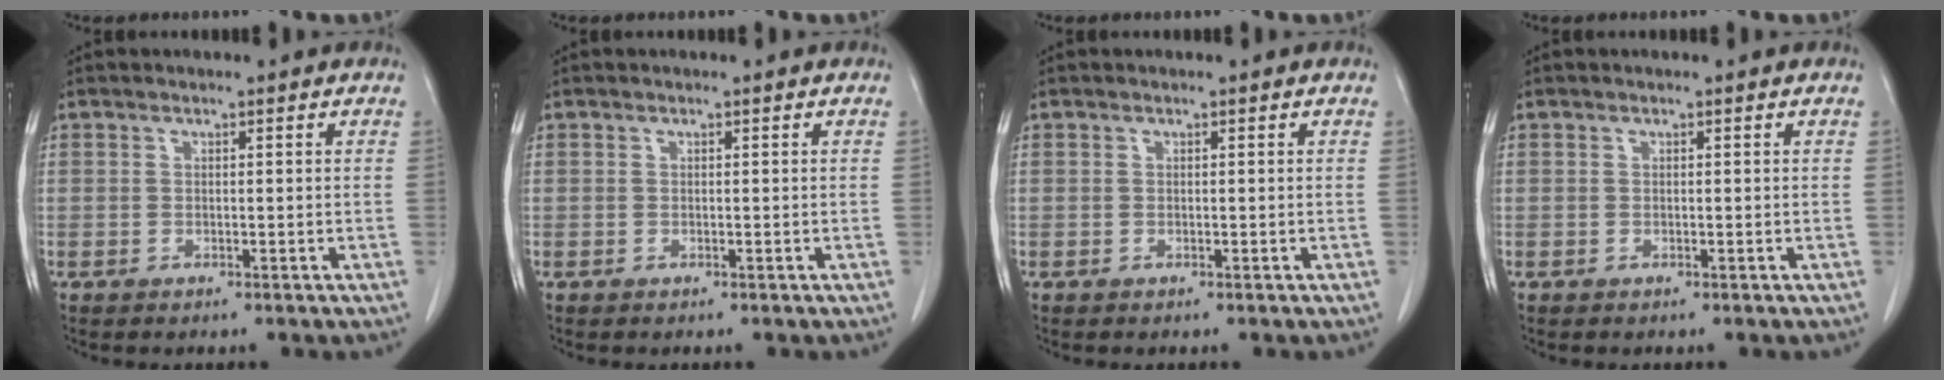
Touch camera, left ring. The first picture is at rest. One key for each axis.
{"total": 0.0}
{"total": 0.0}
{"total": 0.0}